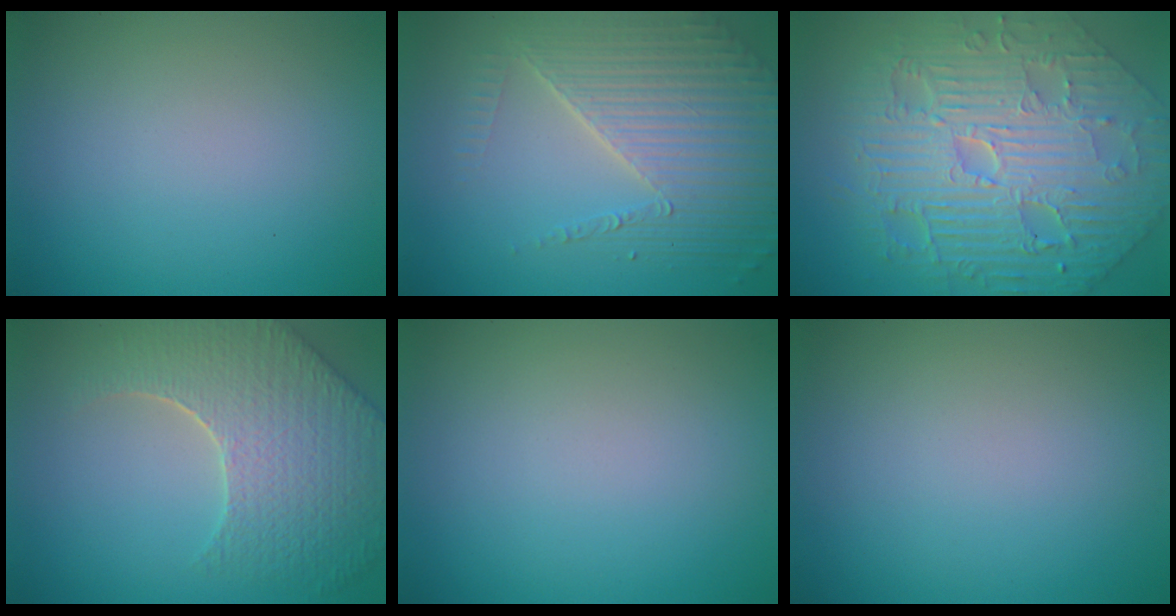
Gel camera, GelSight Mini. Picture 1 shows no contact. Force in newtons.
{"total": 6.5, "press": 4.9, "slide": 4.3}
{"total": 11.7, "press": 7.8, "slide": 8.7}
{"total": 7.9, "press": 5.9, "slide": 5.3}
{"total": 0.0}
{"total": 0.0}